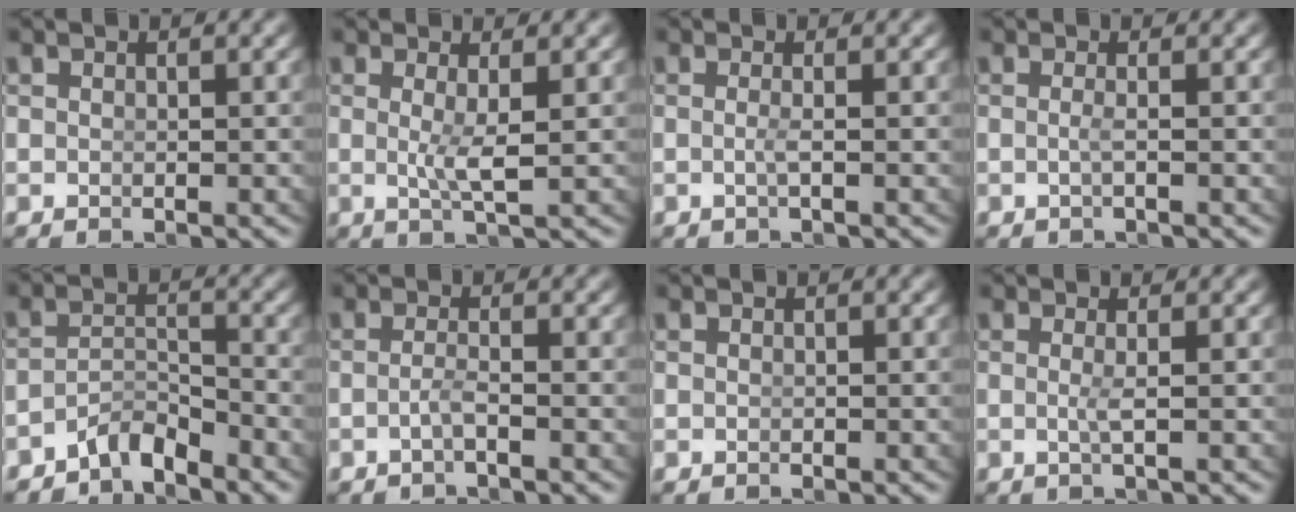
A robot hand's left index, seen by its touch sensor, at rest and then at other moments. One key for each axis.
{"total": 2.2, "fx": 0.2, "fy": -0.5, "fz": 2.2, "tx": -0.048, "ty": -0.019, "tz": 0.015}
{"total": 1.2, "fx": -0.6, "fy": -0.7, "fz": 0.7, "tx": -0.023, "ty": -0.010, "tz": -0.005}
{"total": 1.2, "fx": -0.6, "fy": -0.7, "fz": 0.7, "tx": -0.021, "ty": -0.009, "tz": -0.005}
{"total": 3.3, "fx": -3.1, "fy": 0.8, "fz": 0.9, "tx": -0.016, "ty": -0.007, "tz": -0.051}
{"total": 1.6, "fx": -1.3, "fy": -0.7, "fz": 0.7, "tx": -0.019, "ty": -0.007, "tz": -0.018}
{"total": 0.0}
{"total": 1.3, "fx": -0.2, "fy": -0.7, "fz": 1.0, "tx": -0.030, "ty": -0.012, "tz": 0.003}